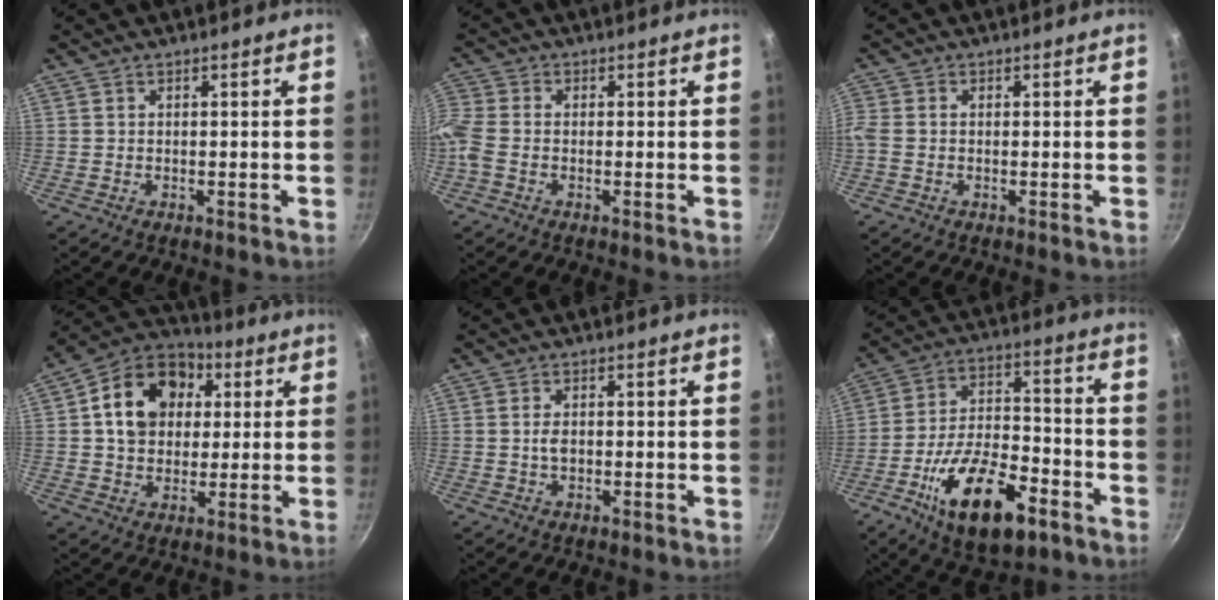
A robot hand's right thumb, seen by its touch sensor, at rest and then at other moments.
{"total": 4.3, "force": [-1.6, 3.0, 2.7], "torque": [-0.065, 0.006, -0.049]}
{"total": 2.3, "force": [-0.3, 1.6, 1.5], "torque": [-0.042, 0.005, -0.012]}
{"total": 16.4, "force": [3.6, 12.8, 9.6], "torque": [-0.140, 0.022, 0.048]}
{"total": 5.0, "force": [0.4, 3.4, 3.7], "torque": [-0.052, -0.005, 0.008]}
{"total": 19.4, "force": [-9.2, 8.9, 14.5], "torque": [-0.236, 0.043, -0.156]}